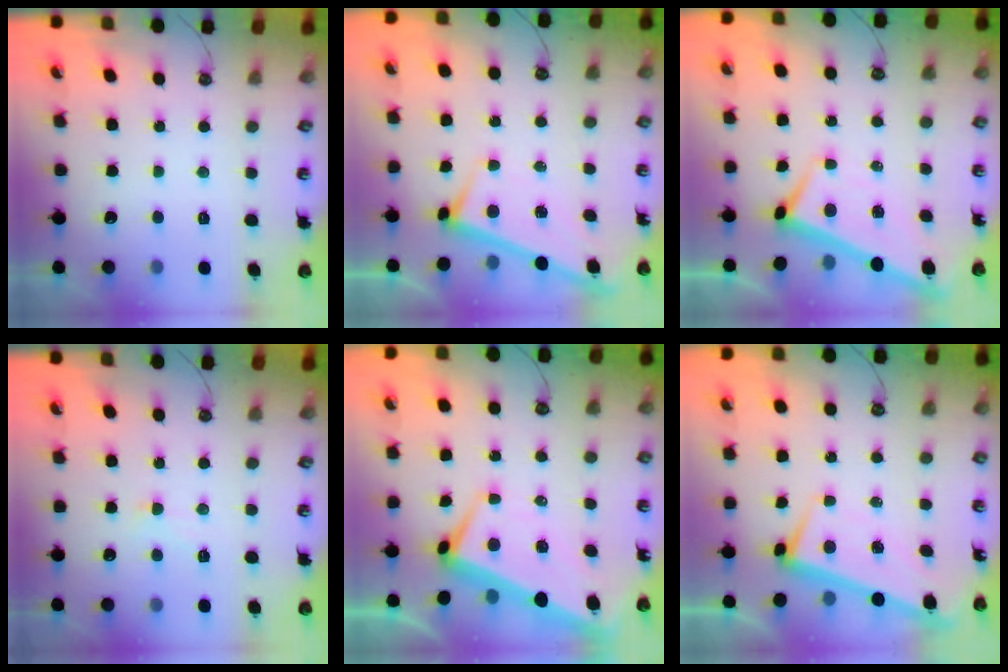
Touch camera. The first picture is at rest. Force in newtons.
{"total": 2.9, "press": 2.9, "slide": 0.1}
{"total": 2.3, "press": 2.2, "slide": 0.2}
{"total": 4.1, "press": 4.0, "slide": 0.7}
{"total": 1.4, "press": 1.0, "slide": 0.9}
{"total": 1.6, "press": 0.5, "slide": 1.5}